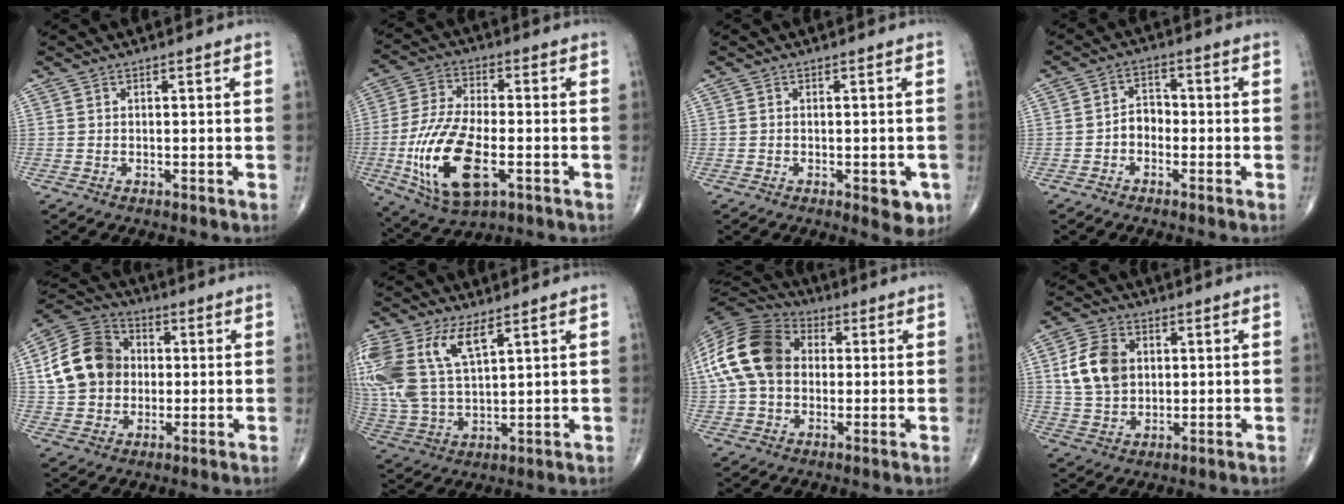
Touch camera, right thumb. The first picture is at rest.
{"total": 17.4, "force": [-4.7, 7.9, 14.7], "torque": [-0.303, 0.005, -0.076]}
{"total": 4.5, "force": [-1.7, 2.0, 3.7], "torque": [-0.027, -0.002, -0.017]}
{"total": 3.8, "force": [-1.3, 2.8, 2.2], "torque": [-0.021, 0.021, -0.034]}
{"total": 14.5, "force": [1.4, 11.9, 8.1], "torque": [-0.134, 0.020, 0.020]}
{"total": 19.0, "force": [8.3, 9.6, 14.1], "torque": [-0.336, -0.004, 0.166]}
{"total": 16.9, "force": [1.8, 12.5, 11.3], "torque": [-0.222, 0.031, 0.024]}
{"total": 10.4, "force": [2.0, 7.8, 6.7], "torque": [-0.113, 0.001, 0.039]}